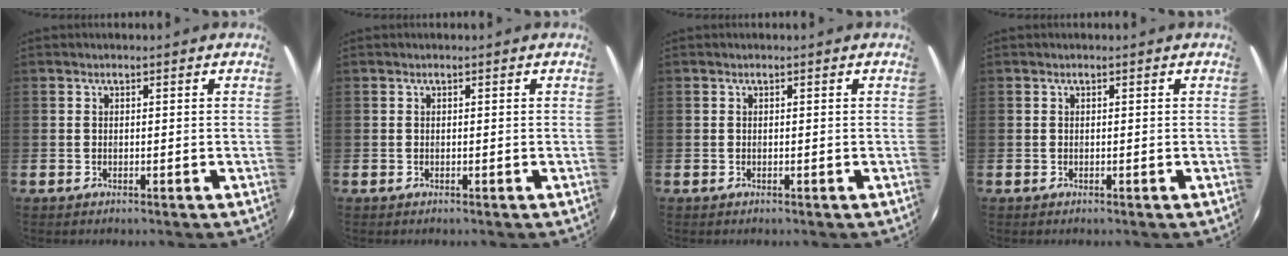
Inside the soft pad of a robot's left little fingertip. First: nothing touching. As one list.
[{"total": 0.0}, {"total": 0.0}, {"total": 0.0}]